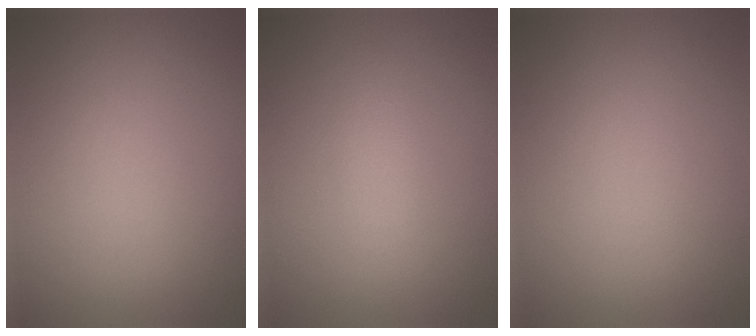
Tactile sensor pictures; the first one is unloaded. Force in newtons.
{"total": 1.6, "press": 1.6, "slide": 0.0}
{"total": 0.0}